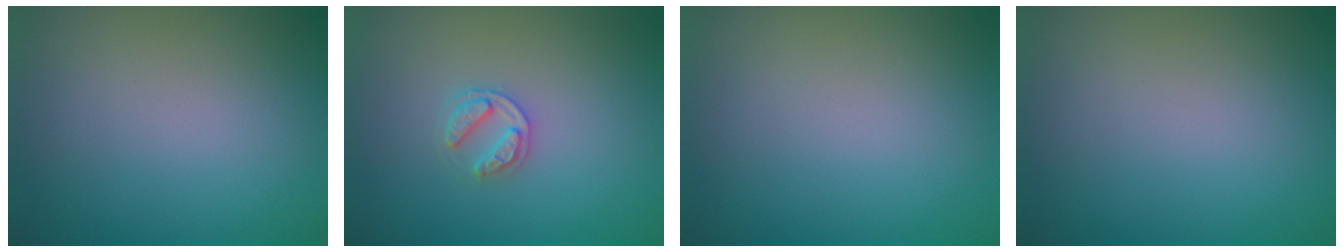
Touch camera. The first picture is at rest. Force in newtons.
{"total": 2.0, "press": 2.0, "slide": 0.3}
{"total": 0.0}
{"total": 0.0}